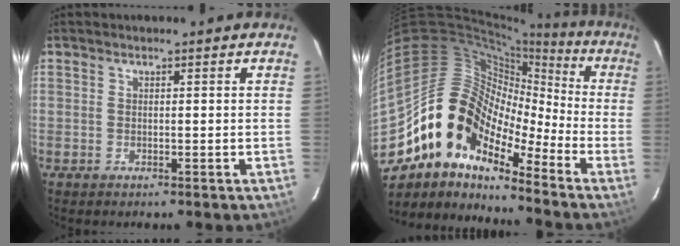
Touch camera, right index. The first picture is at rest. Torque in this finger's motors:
{"motor_torque": [0.32, -0.50, -0.01, -0.10]}